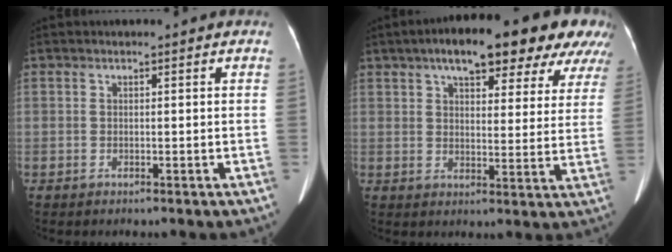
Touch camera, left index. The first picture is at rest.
{"total": 20.1, "force": [14.4, 6.5, 12.5], "torque": [-0.163, 0.045, 0.175]}